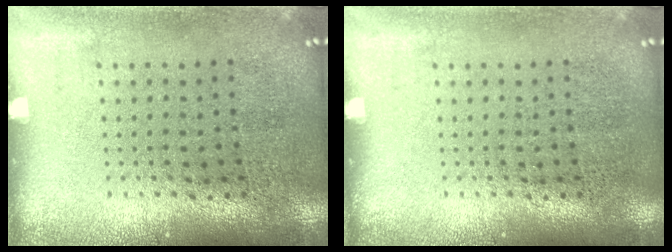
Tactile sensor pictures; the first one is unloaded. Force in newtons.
{"total": 0.0}